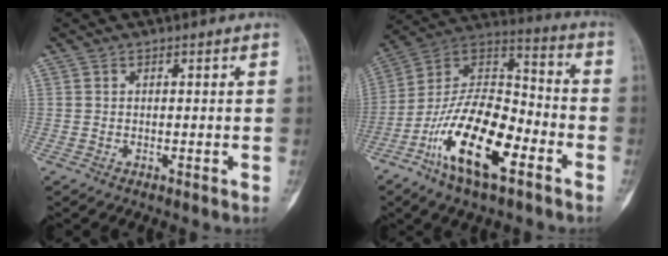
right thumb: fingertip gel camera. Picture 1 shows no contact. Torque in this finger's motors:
{"motor_torque": [0.41, 0.82, 1.65, -1.12, 0.18]}